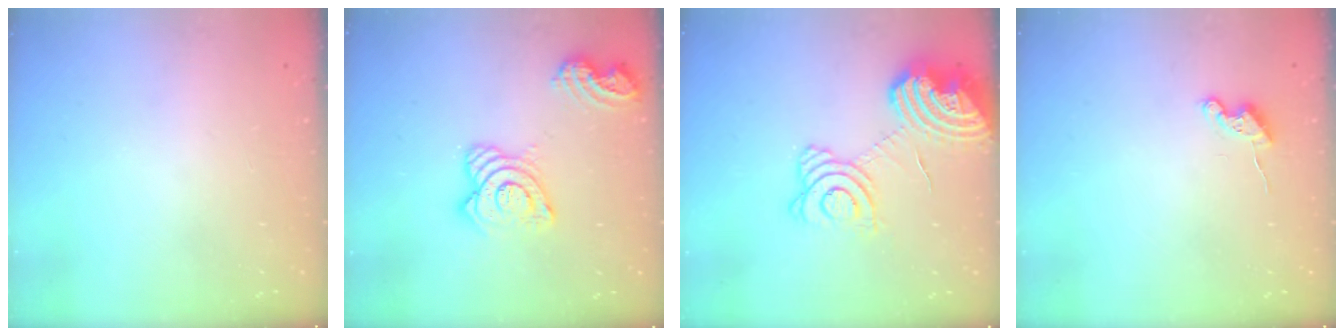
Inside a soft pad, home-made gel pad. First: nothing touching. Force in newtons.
{"total": 14.9, "press": 14.8, "slide": 1.6}
{"total": 18.4, "press": 18.2, "slide": 2.6}
{"total": 5.1, "press": 5.1, "slide": 0.6}